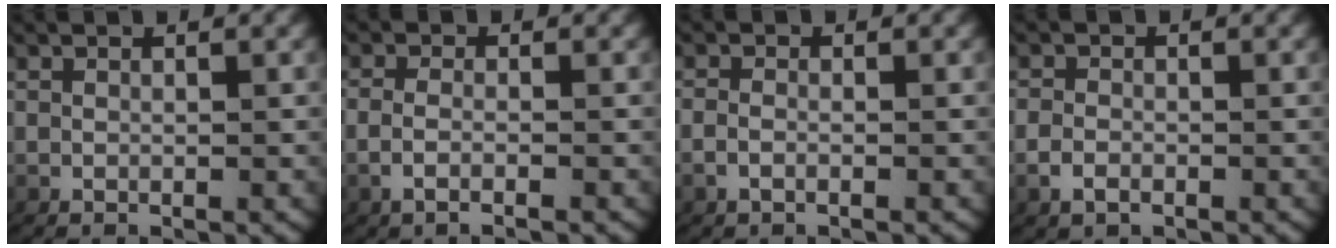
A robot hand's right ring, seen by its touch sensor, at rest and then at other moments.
{"total": 2.2, "force": [-1.1, 0.6, 1.9], "torque": [-0.043, -0.005, -0.016]}
{"total": 1.1, "force": [-0.6, 0.4, 0.9], "torque": [-0.029, -0.007, -0.007]}
{"total": 1.4, "force": [-0.8, 0.9, 0.7], "torque": [-0.020, -0.004, -0.013]}